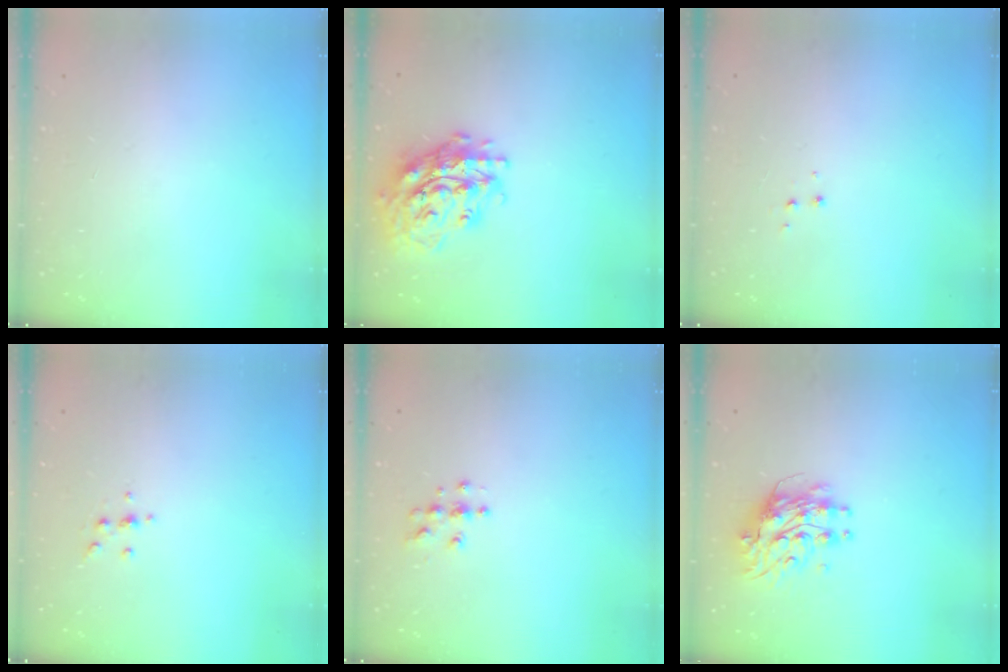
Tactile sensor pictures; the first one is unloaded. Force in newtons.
{"total": 21.0, "press": 20.9, "slide": 2.7}
{"total": 3.9, "press": 3.9, "slide": 0.5}
{"total": 3.6, "press": 3.5, "slide": 0.9}
{"total": 4.3, "press": 4.3, "slide": 0.4}
{"total": 9.0, "press": 9.0, "slide": 0.9}